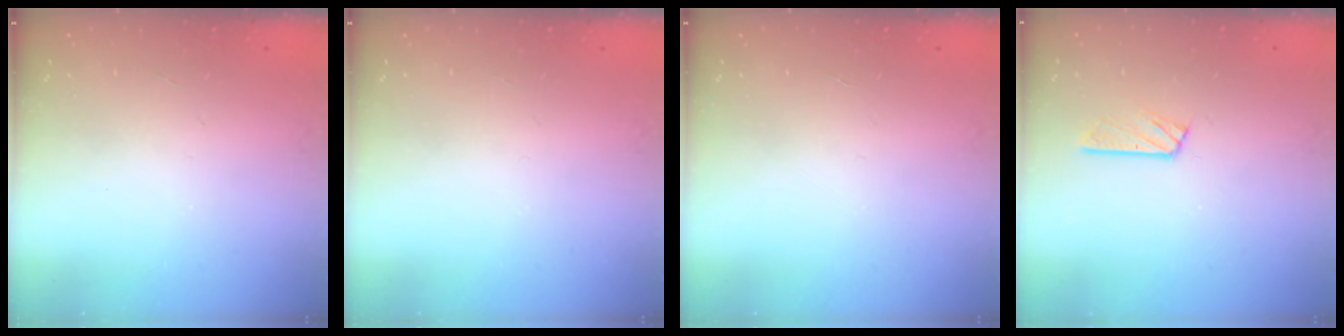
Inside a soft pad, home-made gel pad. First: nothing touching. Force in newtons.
{"total": 0.0}
{"total": 0.0}
{"total": 4.4, "press": 4.4, "slide": 0.4}